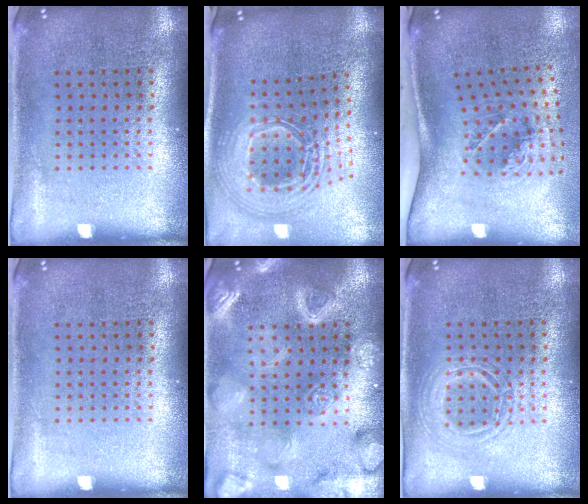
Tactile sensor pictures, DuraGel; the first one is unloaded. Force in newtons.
{"total": 2.6, "press": 1.8, "slide": 1.8}
{"total": 1.9, "press": 1.2, "slide": 1.4}
{"total": 0.0}
{"total": 4.0, "press": 4.0, "slide": 0.5}
{"total": 1.1, "press": 1.0, "slide": 0.1}